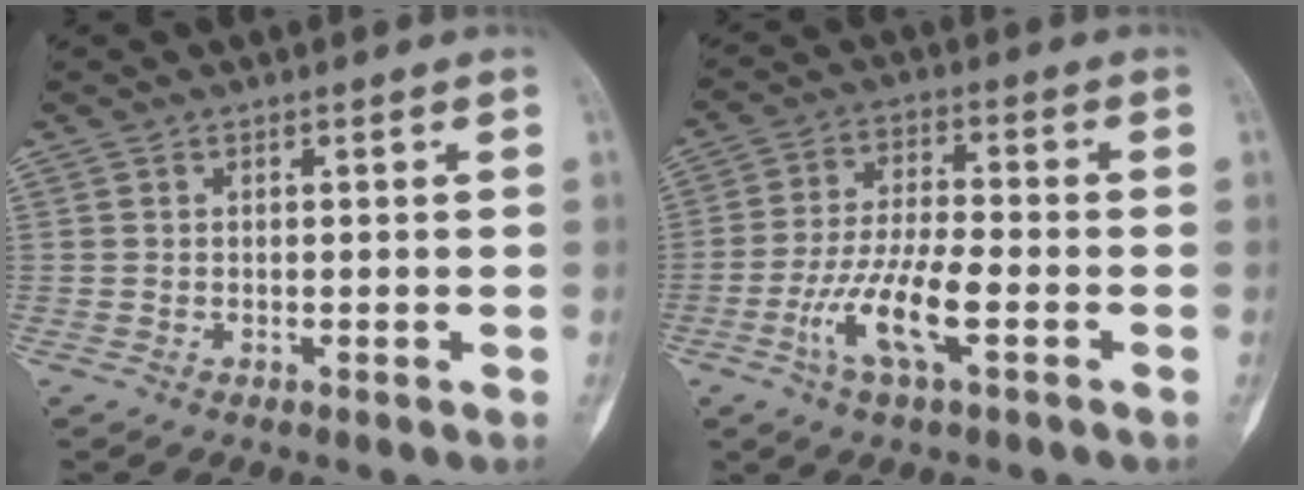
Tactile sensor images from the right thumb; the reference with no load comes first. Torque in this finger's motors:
{"motor_torque": [1.67, 1.29, 1.07, -0.94, 0.34]}